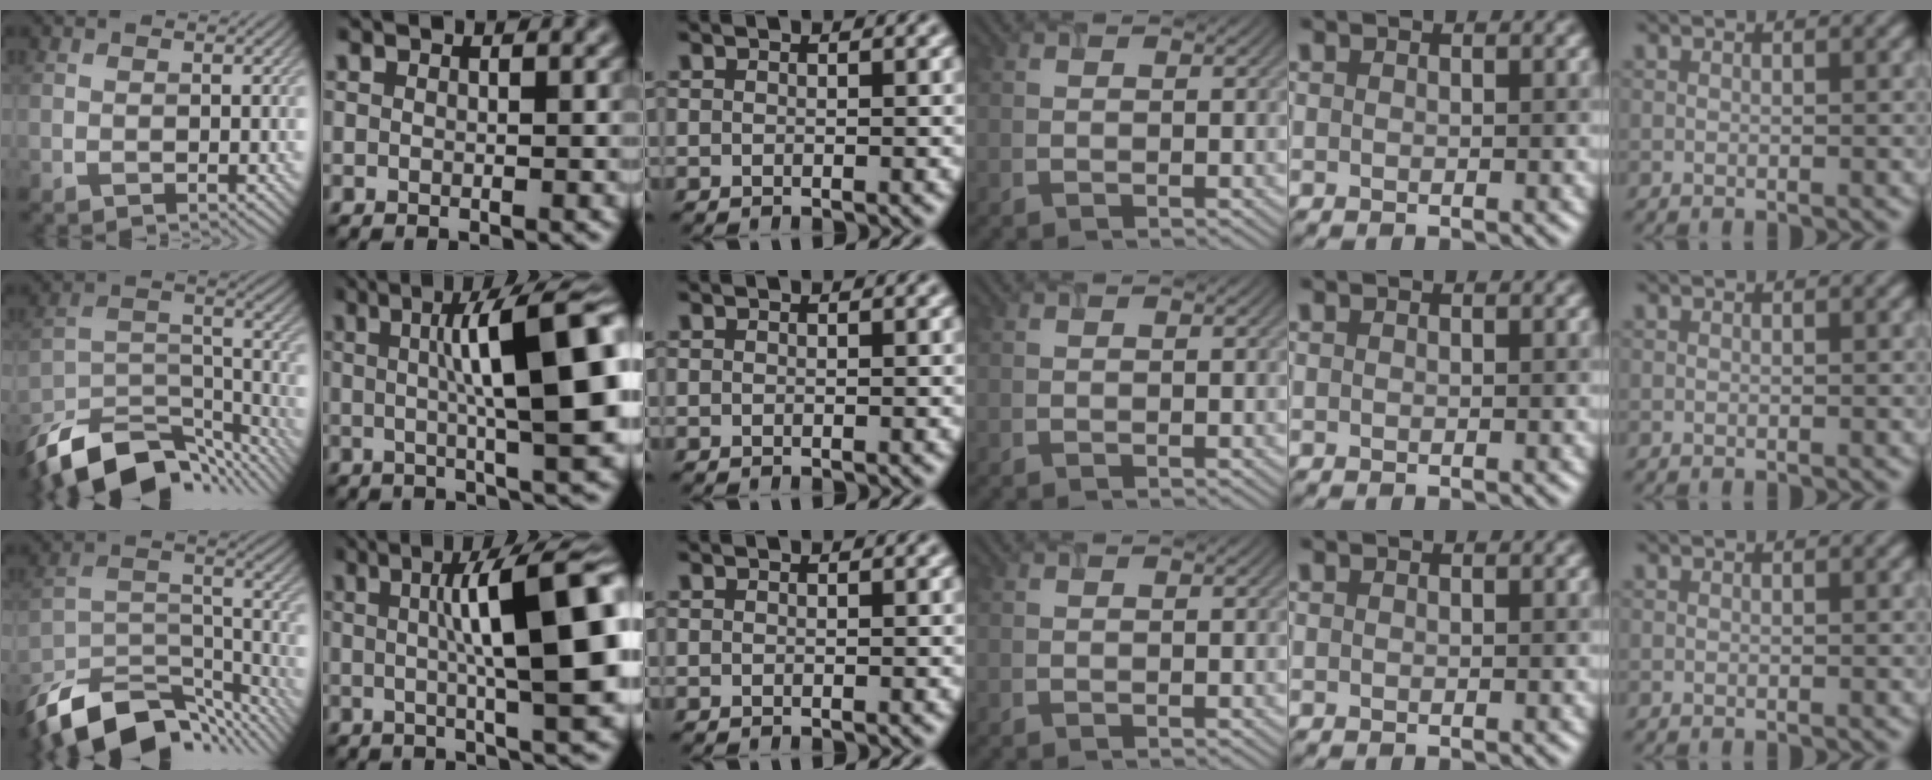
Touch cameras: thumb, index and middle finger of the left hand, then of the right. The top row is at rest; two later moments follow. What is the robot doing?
{"motion": "open", "object": "airpods case & airpods"}